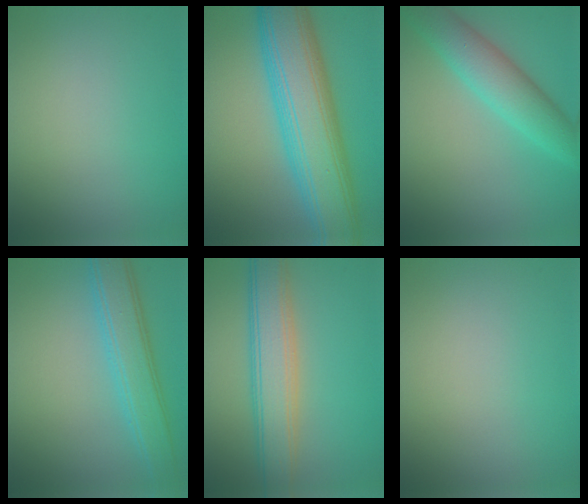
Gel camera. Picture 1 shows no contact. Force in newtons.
{"total": 11.1, "press": 11.1, "slide": 0.1}
{"total": 5.6, "press": 5.5, "slide": 0.3}
{"total": 4.8, "press": 4.8, "slide": 0.2}
{"total": 6.3, "press": 6.3, "slide": 0.2}
{"total": 0.0}